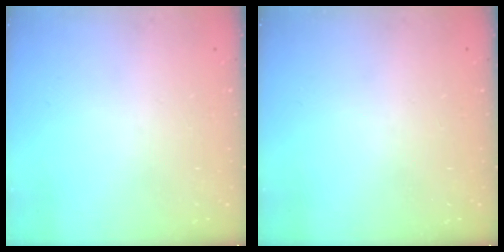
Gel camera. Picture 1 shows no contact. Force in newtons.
{"total": 0.0}